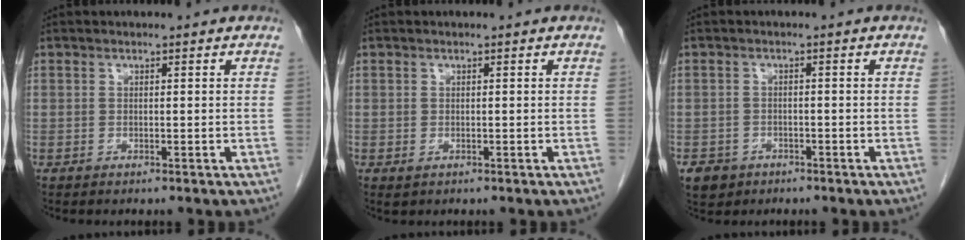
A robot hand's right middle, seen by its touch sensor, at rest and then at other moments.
{"total": 0.6, "force": [-0.2, 0.4, 0.4], "torque": [-0.010, -0.002, 0.002]}
{"total": 3.8, "force": [-2.3, 3.0, 0.6], "torque": [-0.010, 0.006, -0.033]}